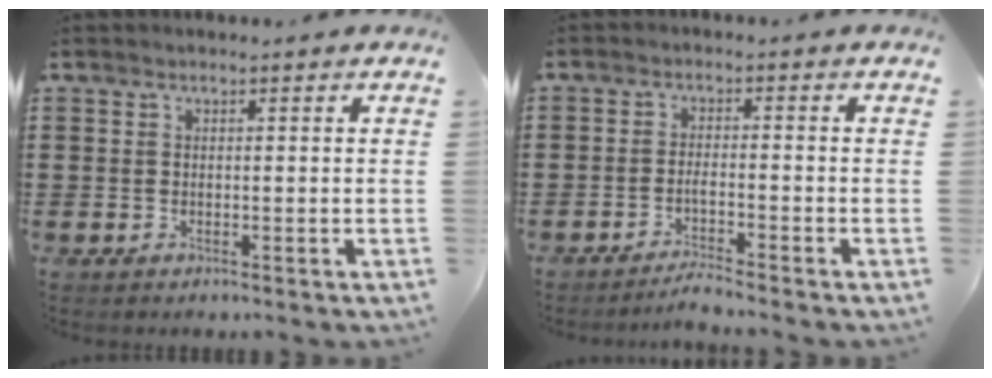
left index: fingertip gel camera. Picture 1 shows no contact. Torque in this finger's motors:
{"motor_torque": [0.31, 0.41, 0.04, 0.03]}